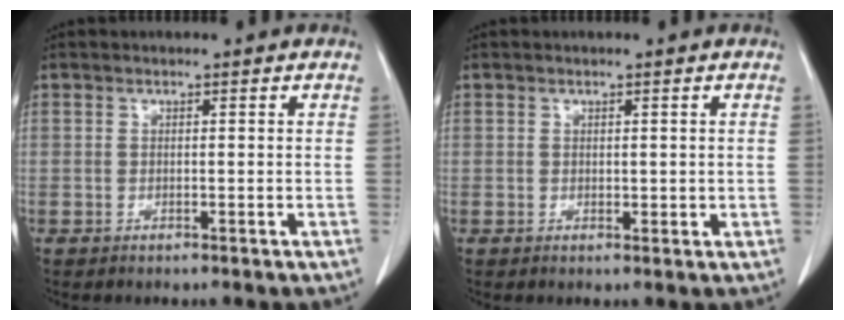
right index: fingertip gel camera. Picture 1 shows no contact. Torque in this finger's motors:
{"motor_torque": [-0.26, 0.32, -0.03, 0.01]}